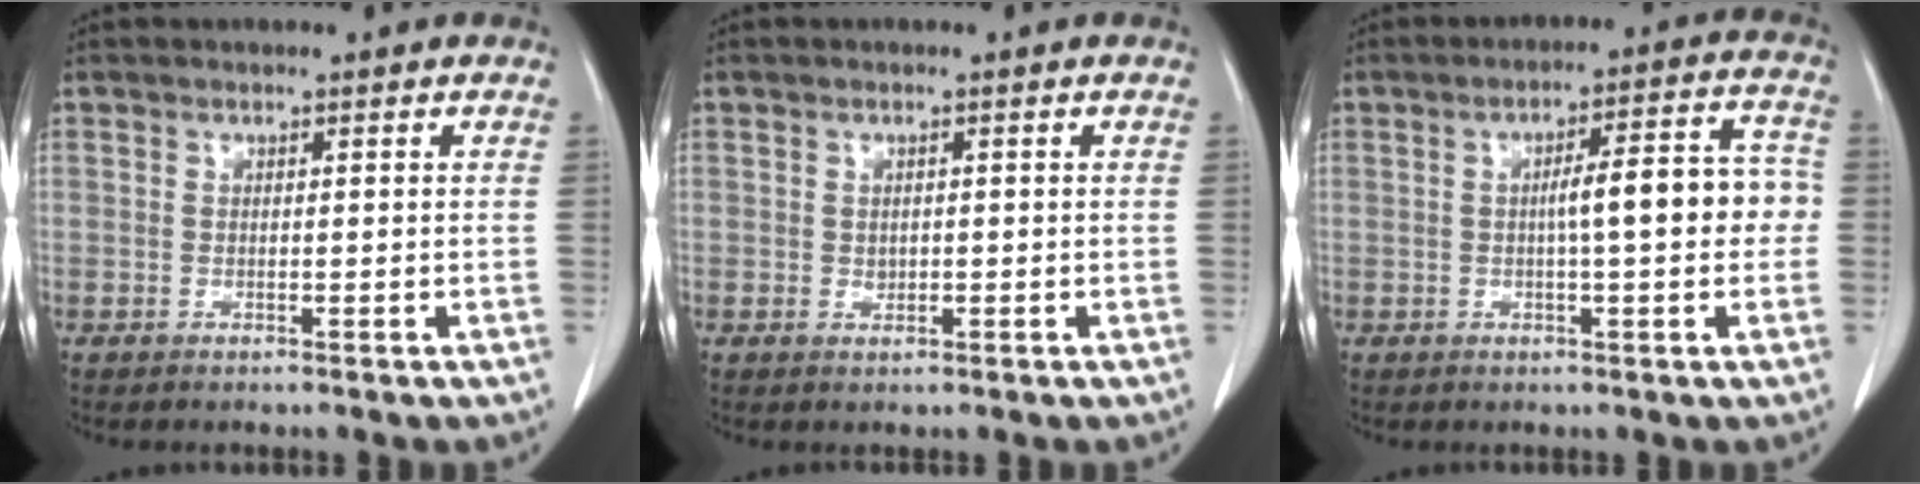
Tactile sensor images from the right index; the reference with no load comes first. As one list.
[{"total": 0.9, "force": [0.0, 0.8, 0.5], "torque": [-0.010, 0.001, 0.002]}, {"total": 9.0, "force": [-0.3, 1.8, 8.8], "torque": [-0.120, 0.034, -0.005]}]